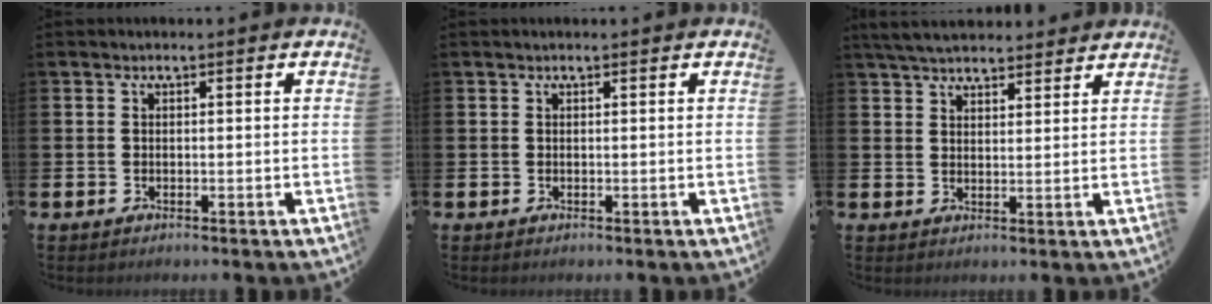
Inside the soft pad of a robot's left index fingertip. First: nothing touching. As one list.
[{"total": 0.0}, {"total": 4.9, "force": [4.7, 1.1, 1.0], "torque": [-0.032, -0.016, 0.086]}]